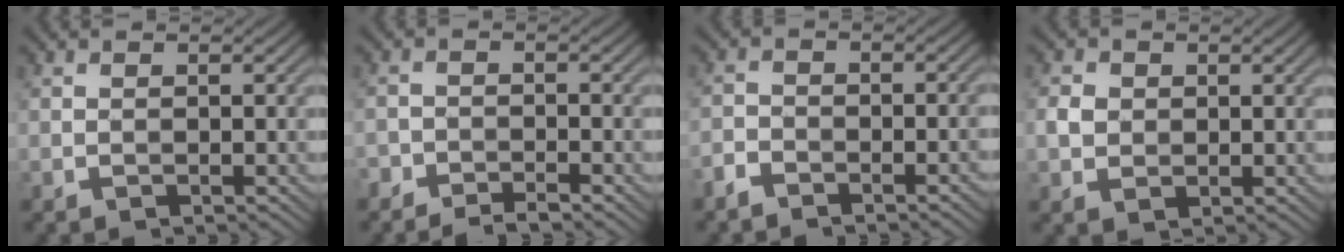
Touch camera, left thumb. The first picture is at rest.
{"total": 3.2, "force": [-2.9, 0.6, 1.2], "torque": [-0.022, -0.001, -0.058]}
{"total": 3.3, "force": [-2.9, 0.8, 1.3], "torque": [-0.027, -0.003, -0.062]}
{"total": 2.5, "force": [0.4, 2.1, 1.3], "torque": [-0.032, -0.001, 0.005]}